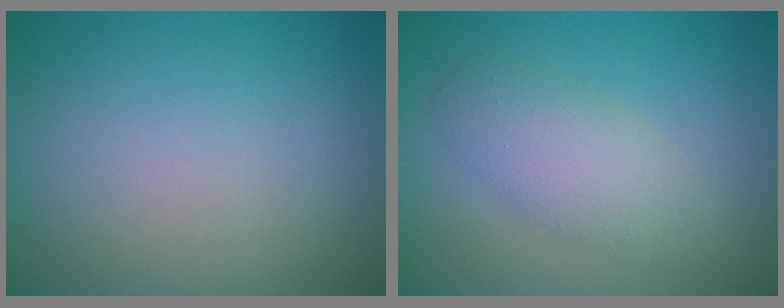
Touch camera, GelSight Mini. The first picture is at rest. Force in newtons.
{"total": 3.5, "press": 3.5, "slide": 0.1}